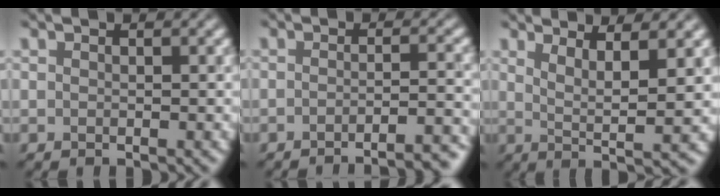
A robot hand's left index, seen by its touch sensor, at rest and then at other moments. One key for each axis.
{"total": 5.6, "fx": -4.6, "fy": 0.9, "fz": 3.1, "tx": -0.022, "ty": 0.021, "tz": -0.045}
{"total": 4.2, "fx": 1.7, "fy": 0.4, "fz": 3.8, "tx": -0.068, "ty": 0.001, "tz": 0.046}